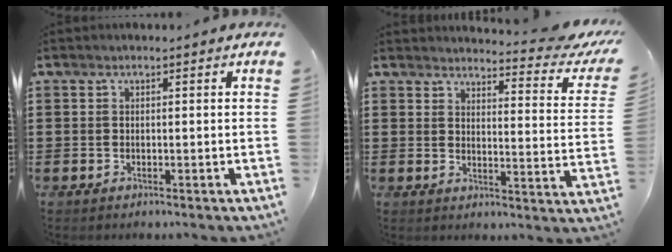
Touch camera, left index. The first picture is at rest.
{"total": 4.1, "force": [3.6, 0.2, 1.9], "torque": [-0.030, -0.031, 0.054]}